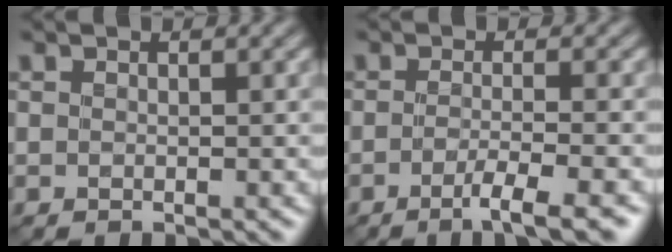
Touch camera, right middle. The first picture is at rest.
{"total": 3.7, "force": [-2.1, 0.5, 3.0], "torque": [-0.047, 0.000, -0.043]}